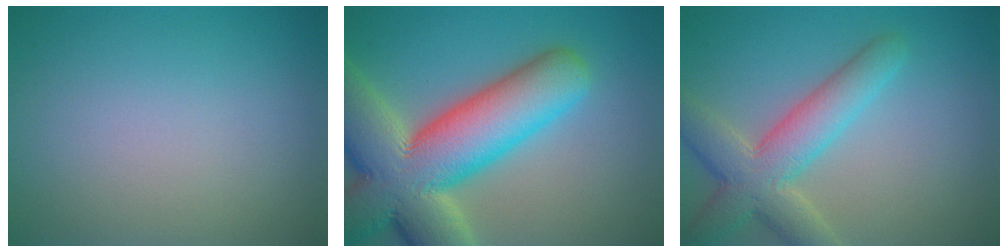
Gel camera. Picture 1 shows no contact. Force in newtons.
{"total": 14.9, "press": 14.8, "slide": 1.1}
{"total": 6.1, "press": 6.1, "slide": 0.4}